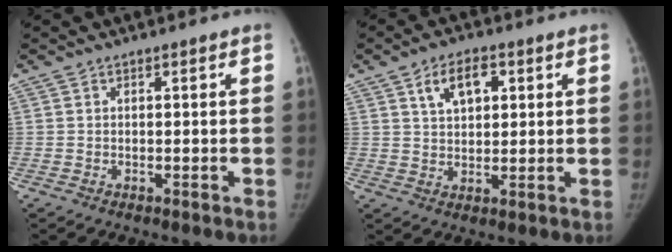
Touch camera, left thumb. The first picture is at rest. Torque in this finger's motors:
{"motor_torque": [-0.12, 0.21, 0.84, -0.38, 0.04]}